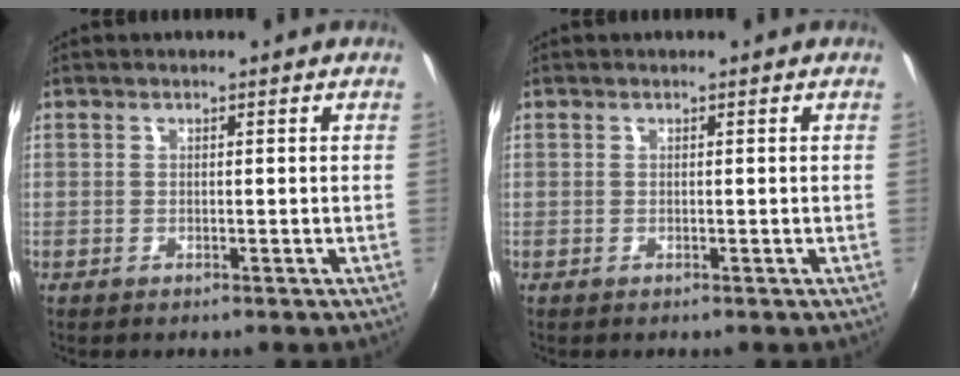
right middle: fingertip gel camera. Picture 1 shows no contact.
{"total": 0.0}